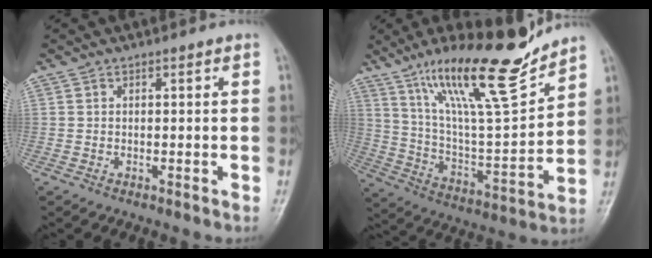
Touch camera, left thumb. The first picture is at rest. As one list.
[{"total": 21.2, "force": [15.4, 3.9, 13.9], "torque": [-0.204, -0.081, 0.272]}]